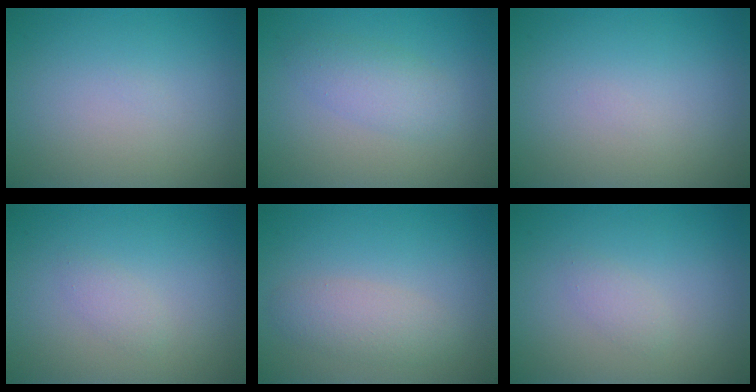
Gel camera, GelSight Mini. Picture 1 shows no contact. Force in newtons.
{"total": 2.6, "press": 2.6, "slide": 0.1}
{"total": 0.0}
{"total": 1.0, "press": 1.0, "slide": 0.0}
{"total": 2.4, "press": 2.4, "slide": 0.1}
{"total": 1.0, "press": 1.0, "slide": 0.0}